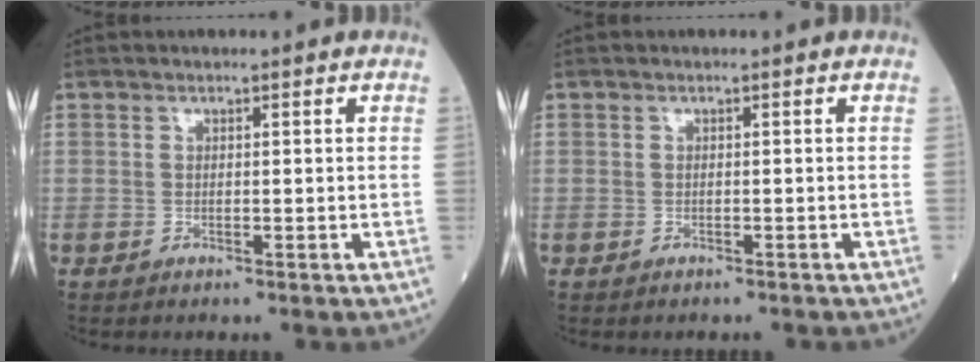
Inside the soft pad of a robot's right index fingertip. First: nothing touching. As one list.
[{"total": 1.0, "force": [-0.8, 0.6, -0.1], "torque": [-0.003, 0.005, -0.013]}]